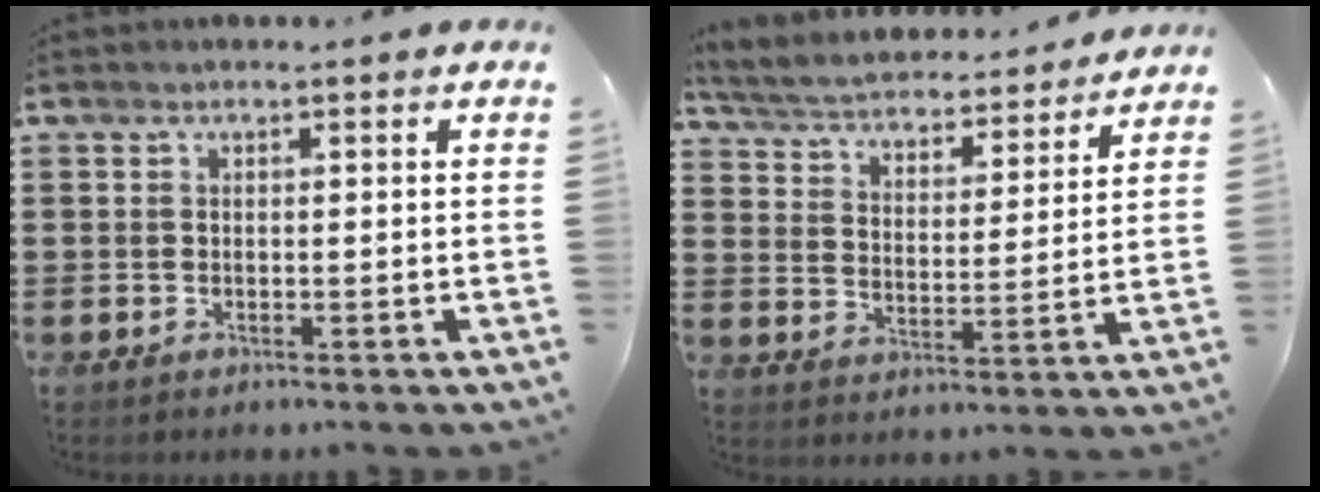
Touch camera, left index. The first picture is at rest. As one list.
[{"total": 4.4, "force": [4.3, 0.2, 0.7], "torque": [-0.039, -0.033, 0.067]}]